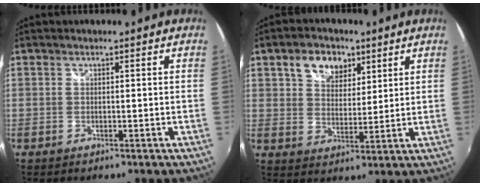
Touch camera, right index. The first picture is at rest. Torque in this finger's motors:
{"motor_torque": [0.13, 0.09, 0.19, 0.06]}